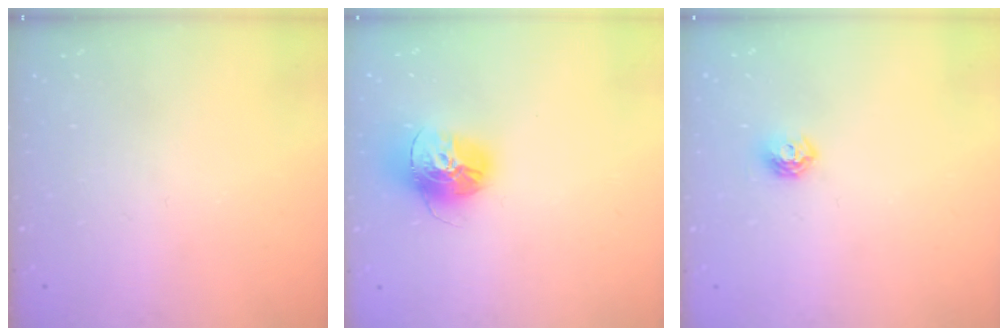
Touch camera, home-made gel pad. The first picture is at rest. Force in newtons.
{"total": 15.3, "press": 15.2, "slide": 1.4}
{"total": 5.2, "press": 5.2, "slide": 0.5}